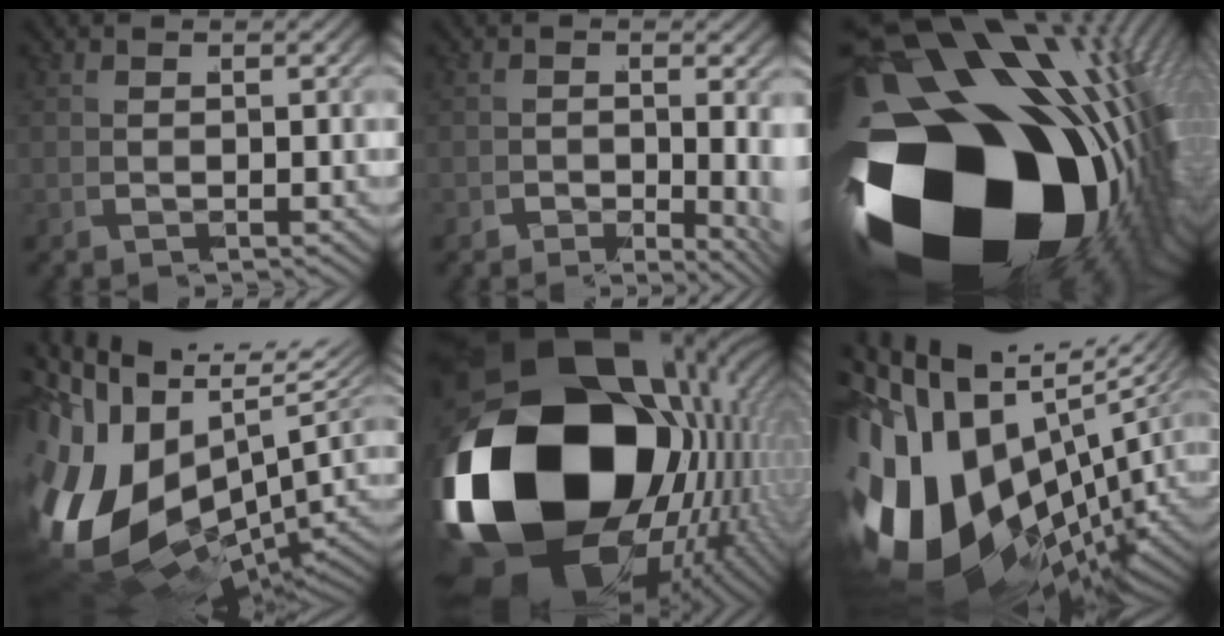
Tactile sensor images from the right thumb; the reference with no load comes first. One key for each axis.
{"total": 3.0, "fx": -1.0, "fy": 1.6, "fz": 2.4, "tx": -0.036, "ty": -0.031, "tz": -0.009}
{"total": 47.9, "fx": -8.7, "fy": 29.1, "fz": 37.0, "tx": -0.543, "ty": -0.074, "tz": -0.109}
{"total": 22.1, "fx": -3.9, "fy": 15.0, "fz": 15.8, "tx": -0.297, "ty": -0.050, "tz": -0.047}
{"total": 39.0, "fx": -4.0, "fy": 24.4, "fz": 30.2, "tx": -0.548, "ty": -0.101, "tz": -0.021}
{"total": 28.8, "fx": -4.8, "fy": 19.9, "fz": 20.3, "tx": -0.390, "ty": -0.057, "tz": -0.061}